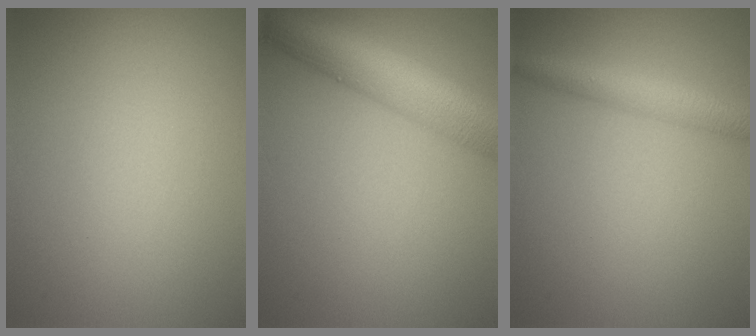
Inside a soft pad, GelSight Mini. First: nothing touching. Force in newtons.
{"total": 8.5, "press": 8.5, "slide": 0.3}
{"total": 3.2, "press": 3.2, "slide": 0.1}